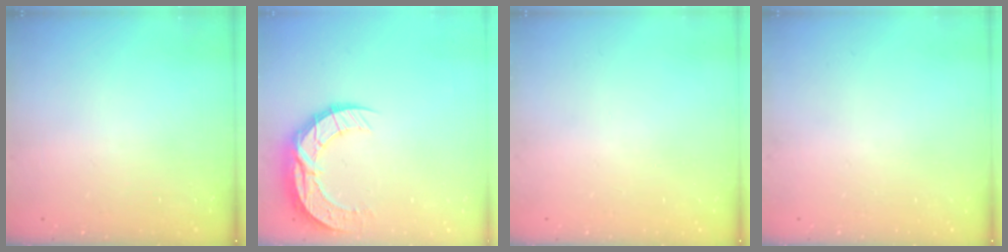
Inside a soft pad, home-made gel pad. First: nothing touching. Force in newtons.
{"total": 10.6, "press": 10.6, "slide": 0.7}
{"total": 0.0}
{"total": 0.0}